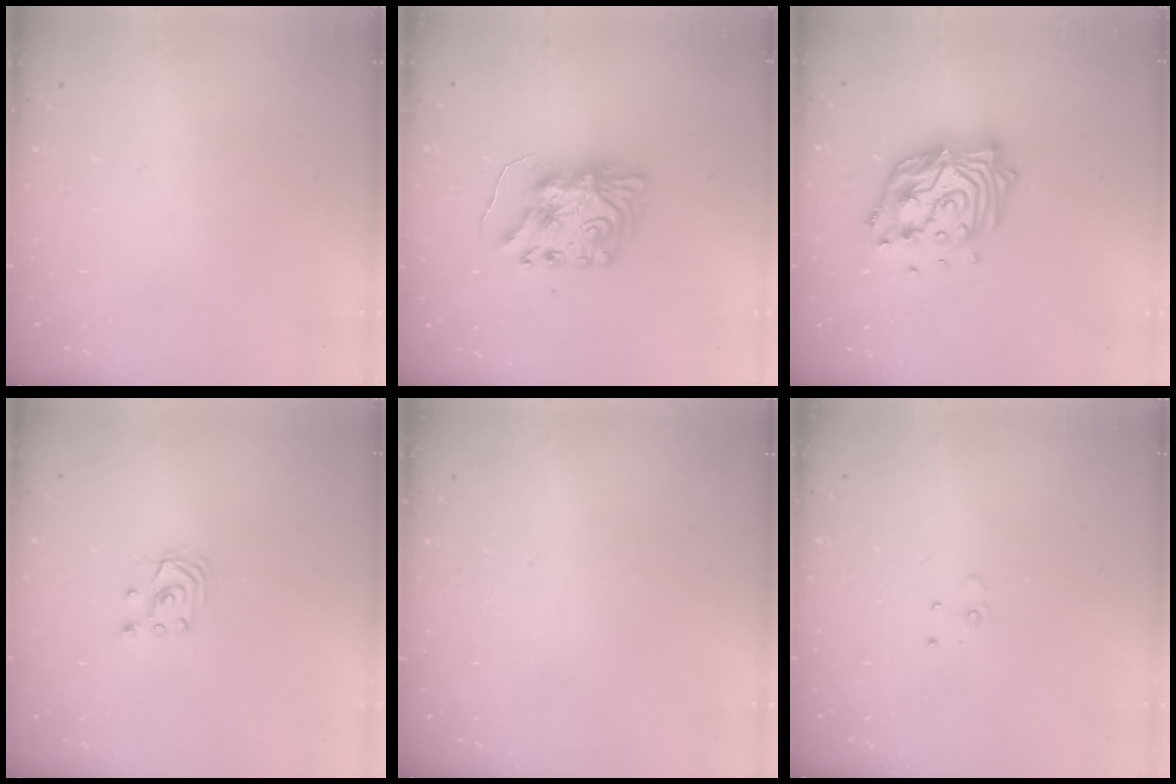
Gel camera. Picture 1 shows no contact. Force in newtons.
{"total": 9.3, "press": 9.3, "slide": 0.7}
{"total": 16.1, "press": 16.0, "slide": 1.3}
{"total": 2.6, "press": 2.6, "slide": 0.3}
{"total": 0.0}
{"total": 3.0, "press": 2.9, "slide": 0.3}